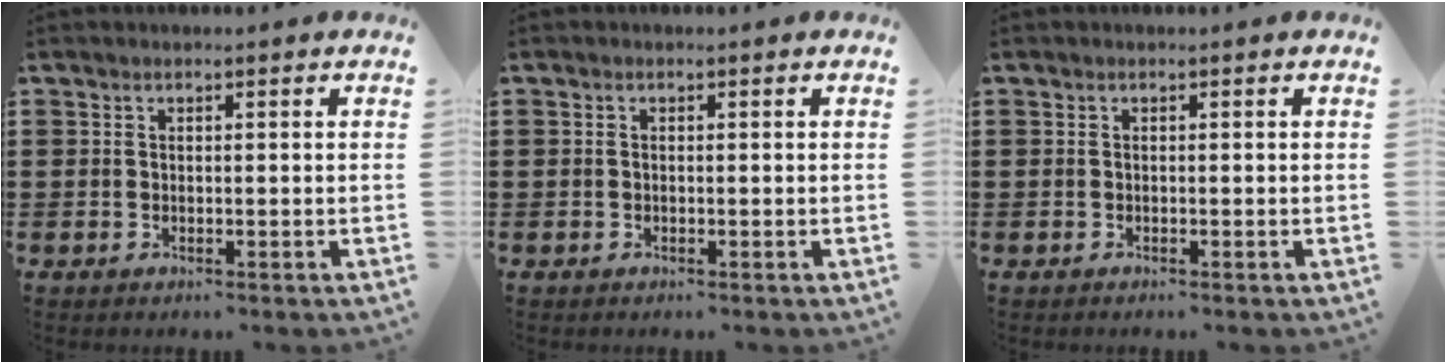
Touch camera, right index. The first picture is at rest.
{"total": 0.0}
{"total": 0.0}